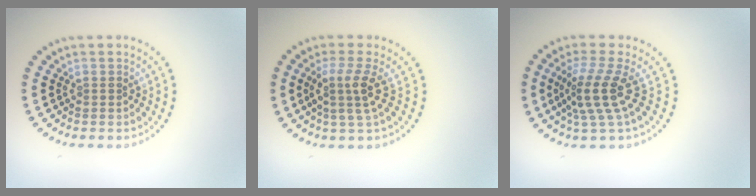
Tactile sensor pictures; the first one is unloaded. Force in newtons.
{"total": 3.0, "press": 2.3, "slide": 2.0}
{"total": 3.8, "press": 2.7, "slide": 2.7}